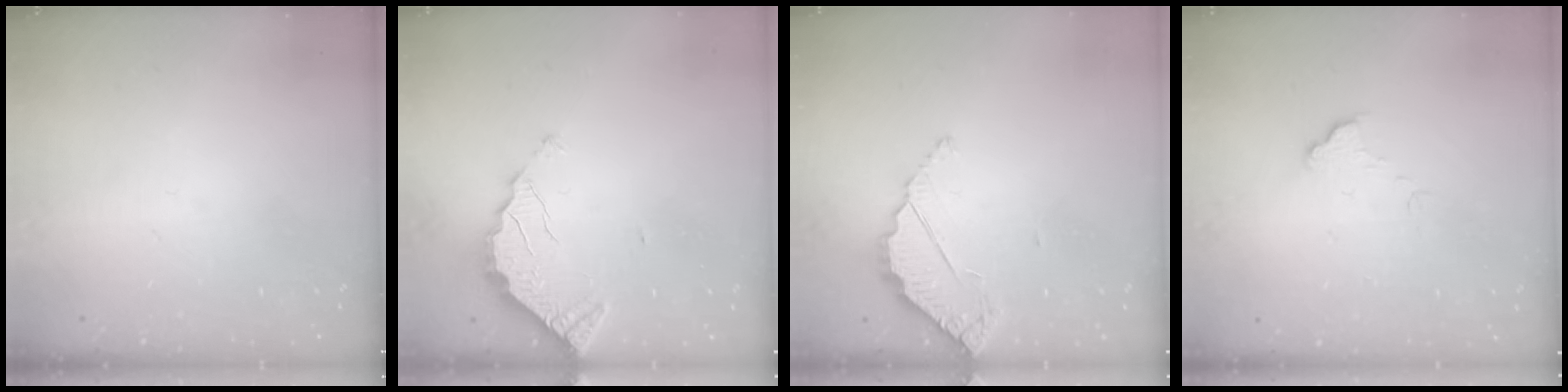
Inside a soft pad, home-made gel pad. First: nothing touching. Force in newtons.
{"total": 3.3, "press": 3.3, "slide": 0.3}
{"total": 3.3, "press": 3.3, "slide": 0.3}
{"total": 5.5, "press": 5.5, "slide": 0.5}